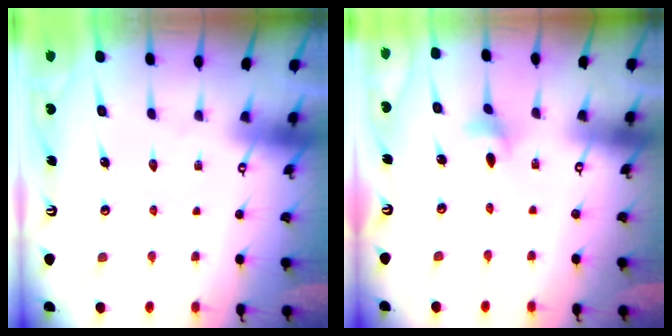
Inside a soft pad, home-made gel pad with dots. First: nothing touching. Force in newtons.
{"total": 2.8, "press": 2.8, "slide": 0.4}